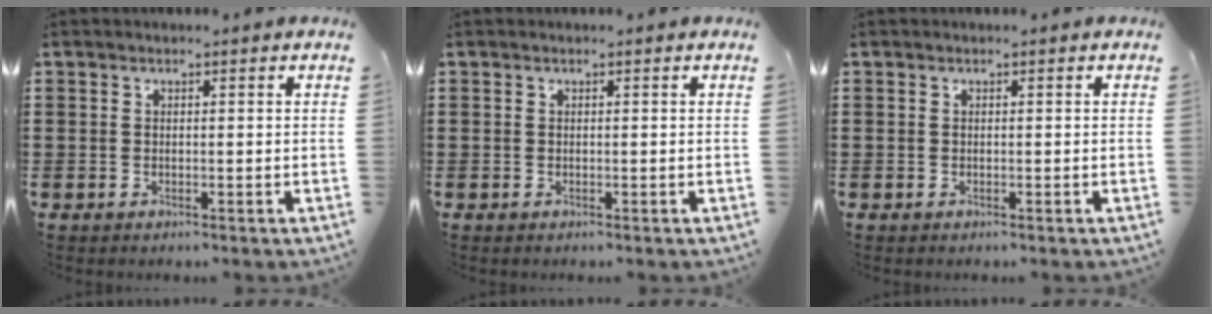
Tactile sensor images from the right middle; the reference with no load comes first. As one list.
[{"total": 0.0}, {"total": 0.0}]